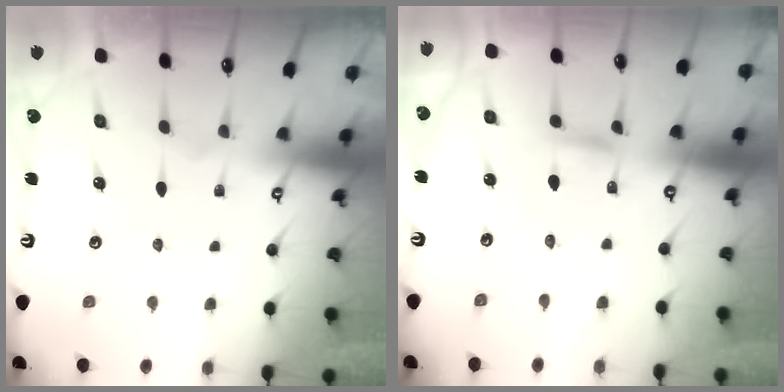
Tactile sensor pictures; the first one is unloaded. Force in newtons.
{"total": 2.0, "press": 2.0, "slide": 0.1}